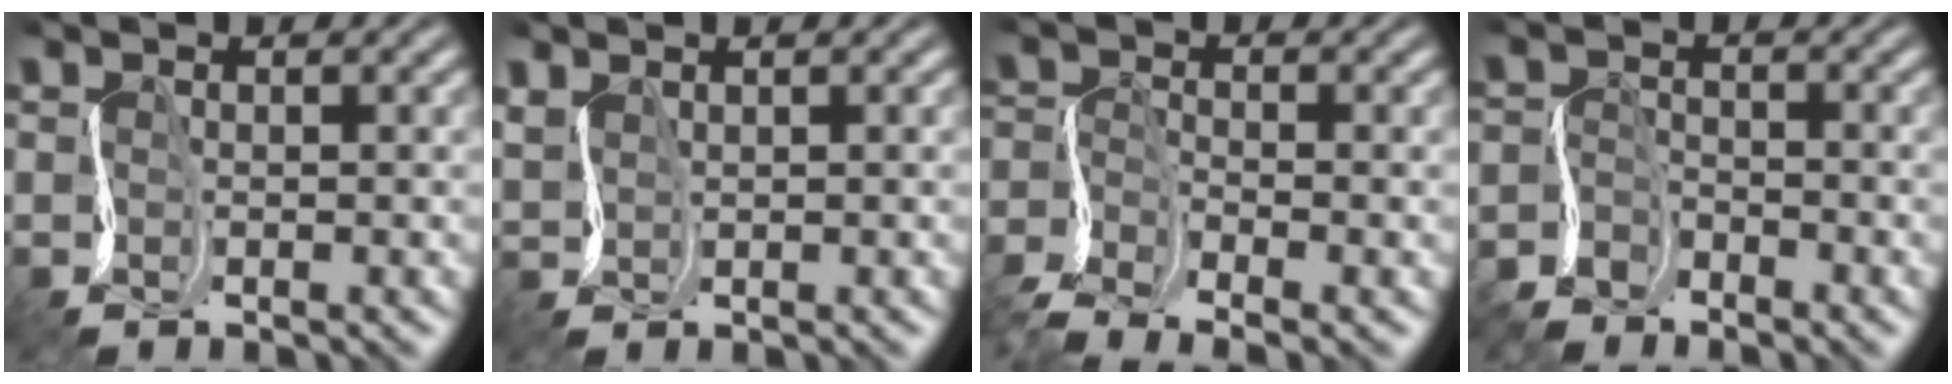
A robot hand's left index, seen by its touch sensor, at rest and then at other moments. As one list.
[{"total": 1.1, "force": [1.0, 0.3, 0.2], "torque": [-0.015, 0.006, 0.024]}, {"total": 5.8, "force": [-4.7, 1.7, 3.0], "torque": [-0.065, -0.014, -0.102]}, {"total": 3.3, "force": [-3.1, 1.1, 0.4], "torque": [-0.012, -0.001, -0.071]}]